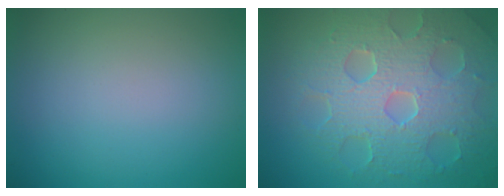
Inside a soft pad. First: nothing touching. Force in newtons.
{"total": 8.8, "press": 6.3, "slide": 6.1}